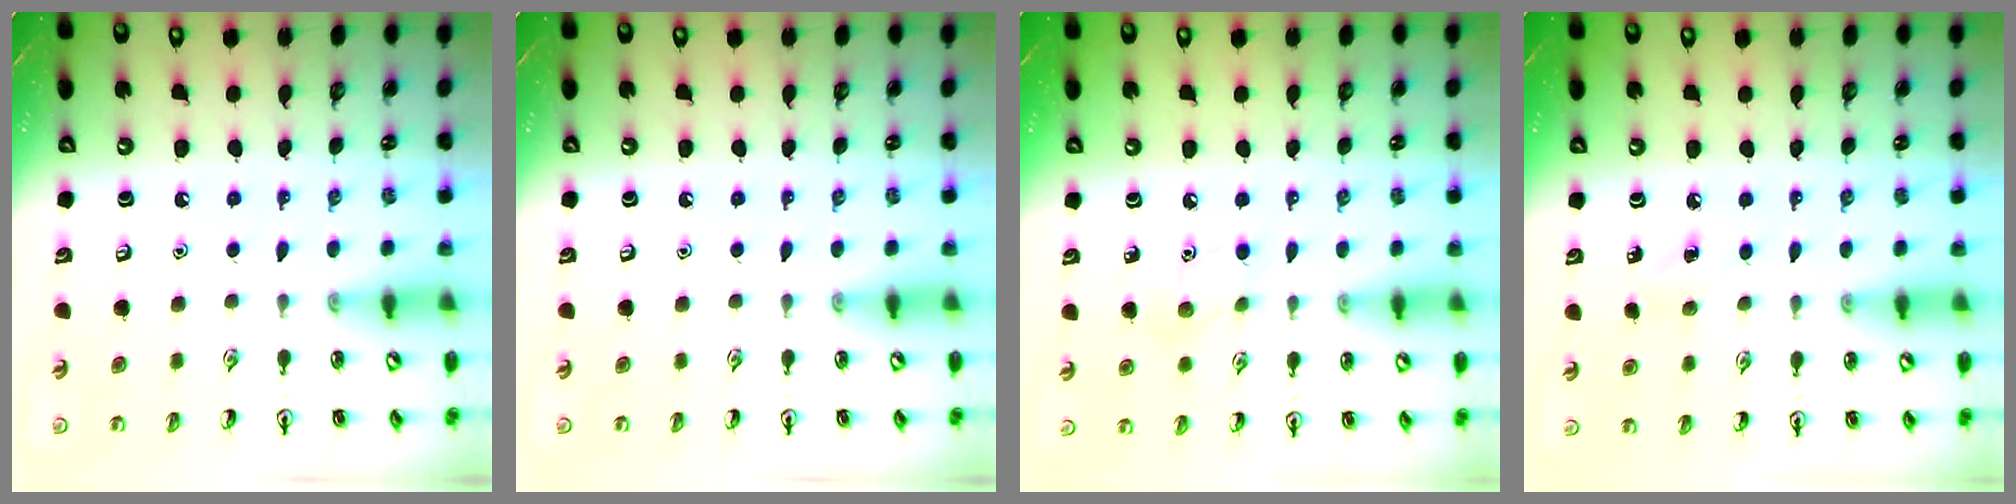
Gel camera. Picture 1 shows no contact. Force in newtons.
{"total": 0.0}
{"total": 7.8, "press": 7.5, "slide": 1.9}
{"total": 6.7, "press": 6.2, "slide": 2.4}